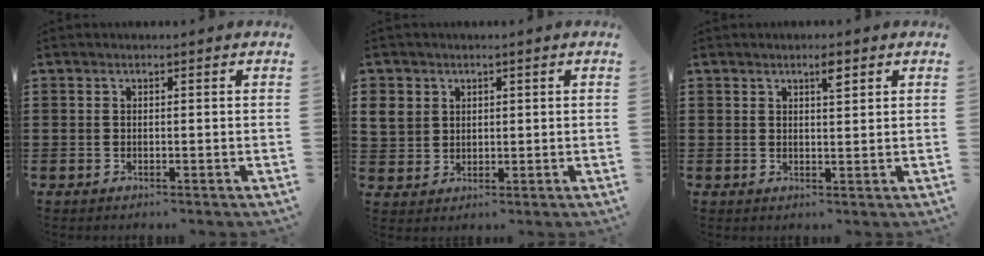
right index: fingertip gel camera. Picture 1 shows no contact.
{"total": 4.0, "force": [1.6, 3.5, 0.7], "torque": [-0.031, 0.014, 0.030]}
{"total": 2.5, "force": [1.6, 0.5, 1.8], "torque": [-0.022, -0.003, 0.023]}